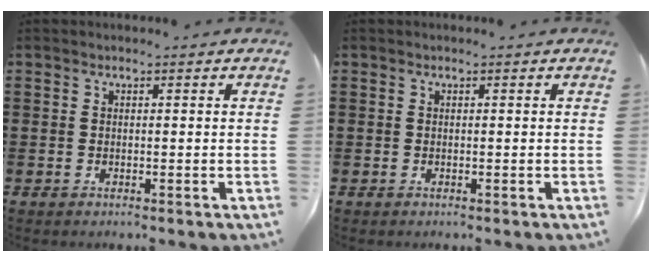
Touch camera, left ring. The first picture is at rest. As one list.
[{"total": 0.0}]